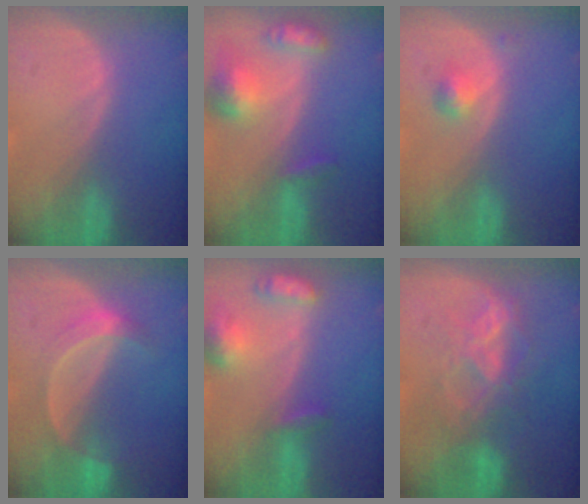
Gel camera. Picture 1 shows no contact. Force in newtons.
{"total": 7.0, "press": 6.6, "slide": 2.5}
{"total": 2.0, "press": 2.0, "slide": 0.2}
{"total": 5.1, "press": 4.7, "slide": 2.0}
{"total": 6.7, "press": 6.4, "slide": 2.0}
{"total": 6.6, "press": 6.5, "slide": 1.3}